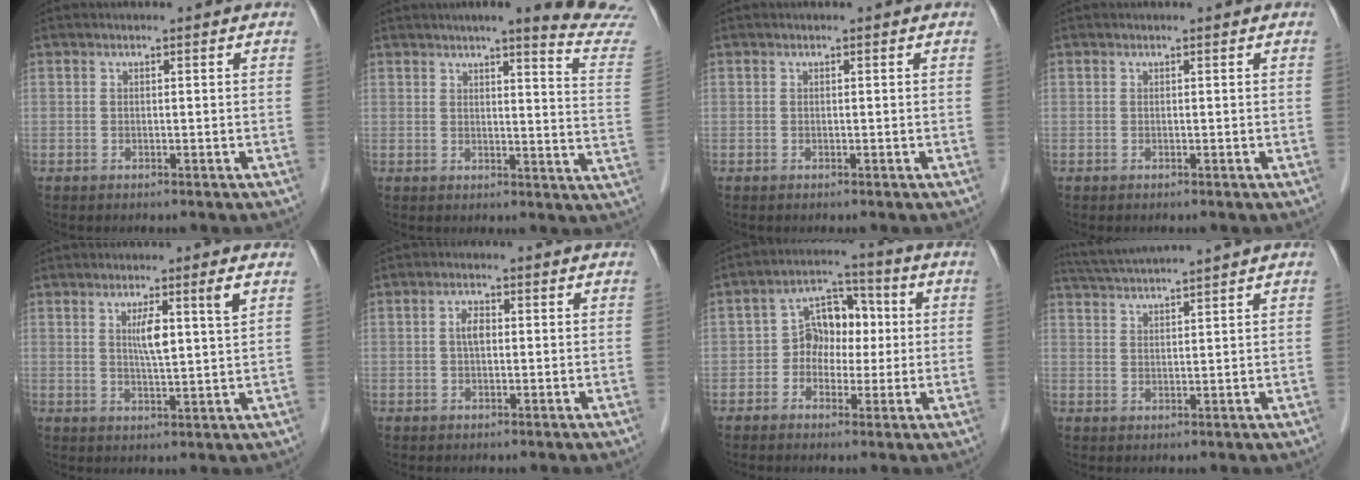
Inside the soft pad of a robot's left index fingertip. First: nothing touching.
{"total": 14.3, "force": [13.0, -1.0, 5.8], "torque": [-0.067, -0.081, 0.131]}
{"total": 0.0}
{"total": 0.0}
{"total": 5.9, "force": [2.2, -0.4, 5.4], "torque": [-0.092, 0.002, 0.037]}
{"total": 2.3, "force": [0.1, 1.1, 2.0], "torque": [-0.041, 0.009, 0.002]}
{"total": 7.3, "force": [-0.3, 5.7, 4.5], "torque": [-0.071, 0.029, -0.009]}
{"total": 6.6, "force": [6.0, -1.6, 2.1], "torque": [-0.041, 0.018, 0.106]}